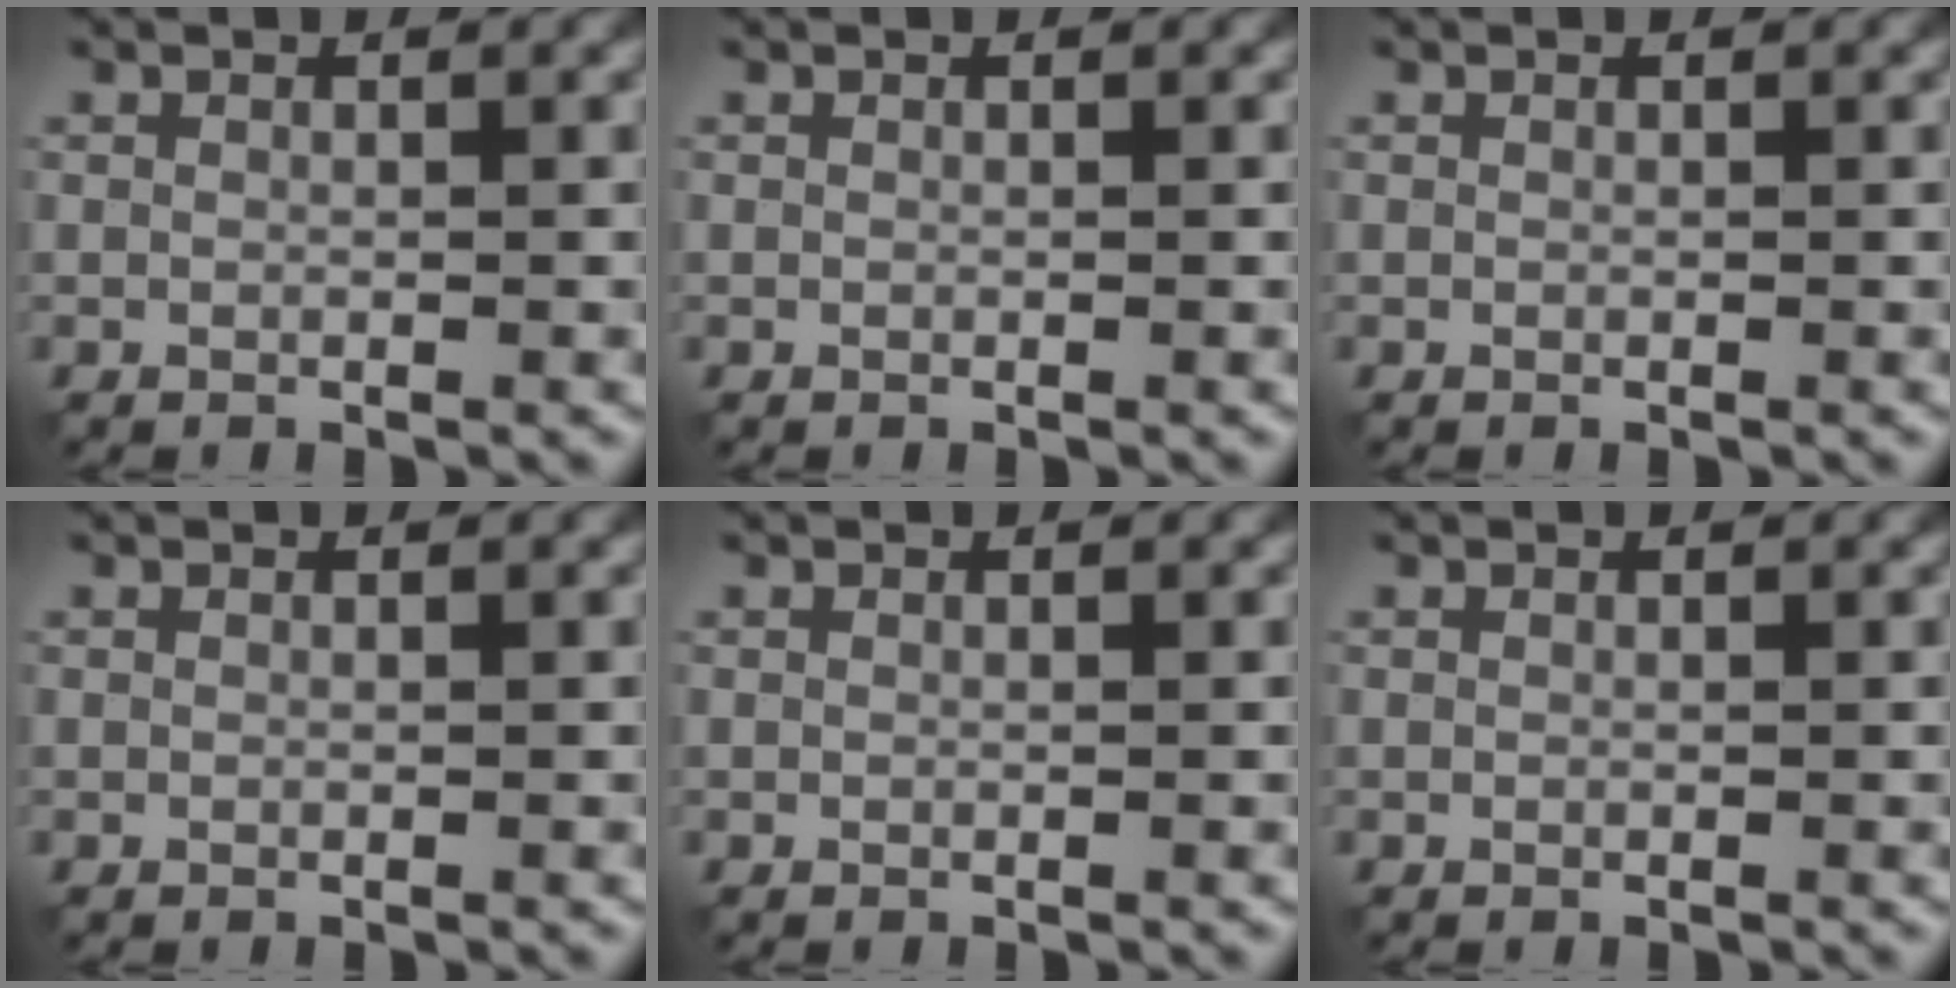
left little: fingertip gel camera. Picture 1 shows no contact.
{"total": 0.0}
{"total": 0.0}
{"total": 0.0}
{"total": 0.0}
{"total": 0.0}